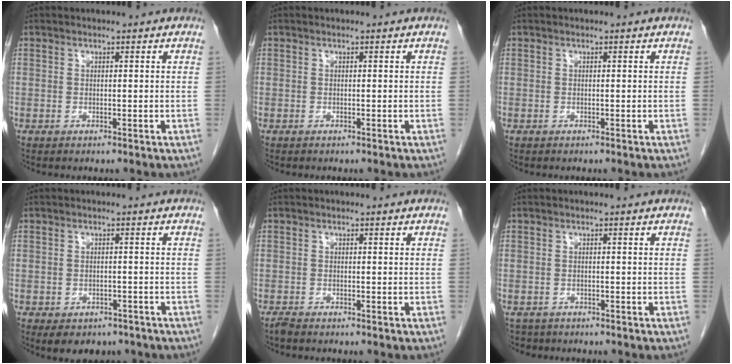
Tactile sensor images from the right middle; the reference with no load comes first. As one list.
[{"total": 0.0}, {"total": 0.0}, {"total": 7.0, "force": [-5.2, 3.9, 2.5], "torque": [-0.025, 0.009, -0.065]}, {"total": 1.0, "force": [-0.9, 0.1, 0.3], "torque": [-0.014, -0.003, -0.019]}, {"total": 2.2, "force": [-1.9, 1.1, -0.3], "torque": [-0.001, 0.000, -0.033]}]